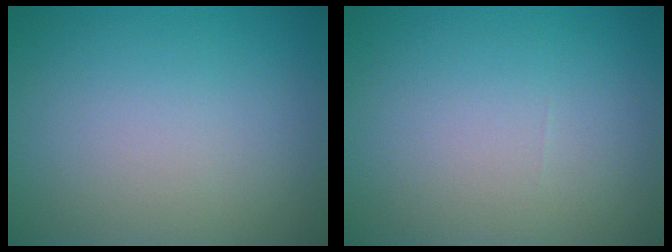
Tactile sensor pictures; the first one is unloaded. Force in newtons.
{"total": 0.0}